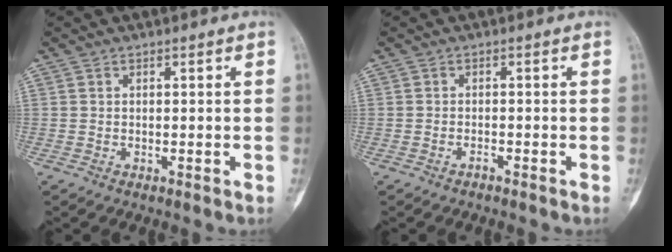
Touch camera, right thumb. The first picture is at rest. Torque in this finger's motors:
{"motor_torque": [0.24, -0.03, 0.16, -0.27, 0.05]}